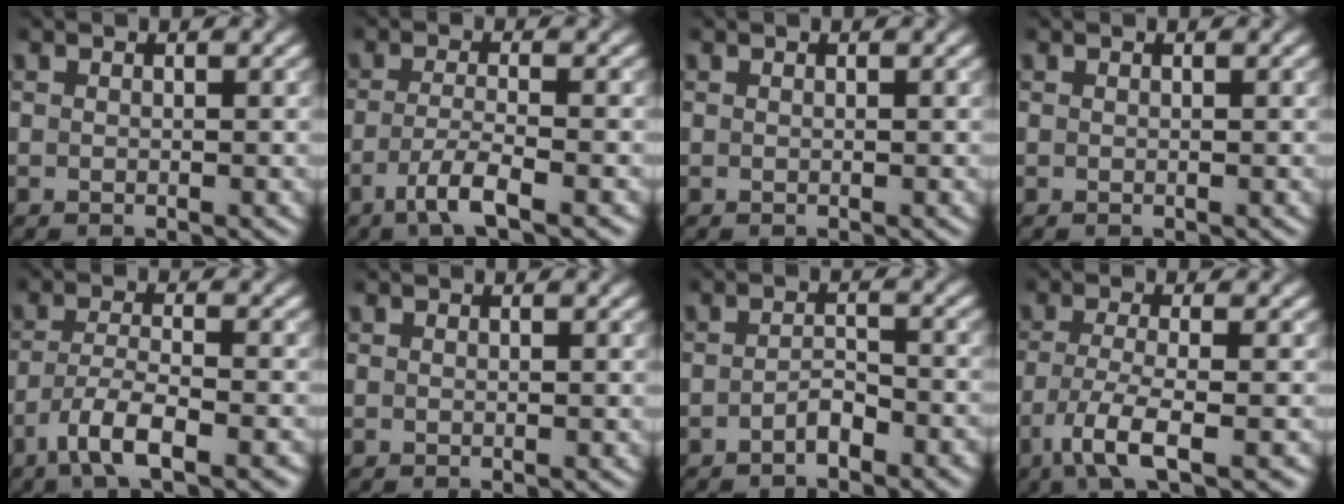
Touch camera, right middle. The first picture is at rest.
{"total": 3.6, "force": [-1.9, 0.7, 3.0], "torque": [-0.056, -0.004, -0.044]}
{"total": 0.0}
{"total": 0.0}
{"total": 5.4, "force": [-3.3, 1.4, 4.1], "torque": [-0.076, -0.005, -0.061]}
{"total": 0.0}
{"total": 1.9, "force": [-1.3, 0.7, 1.3], "torque": [-0.023, 0.005, -0.024]}
{"total": 4.8, "force": [-2.3, 1.1, 4.1], "torque": [-0.077, -0.011, -0.048]}